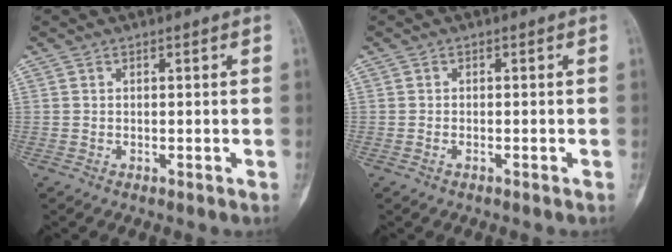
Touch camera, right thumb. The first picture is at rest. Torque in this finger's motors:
{"motor_torque": [-0.28, 0.04, -0.27, 0.00, -0.02]}